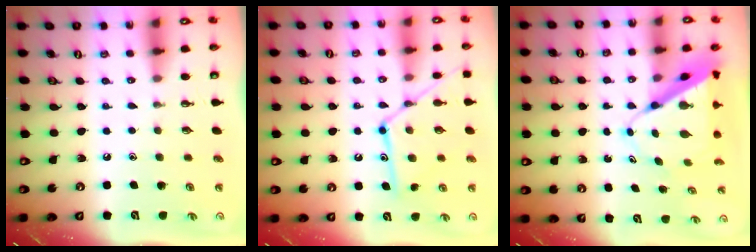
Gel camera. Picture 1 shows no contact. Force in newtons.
{"total": 14.8, "press": 14.8, "slide": 1.3}
{"total": 9.4, "press": 9.4, "slide": 0.8}